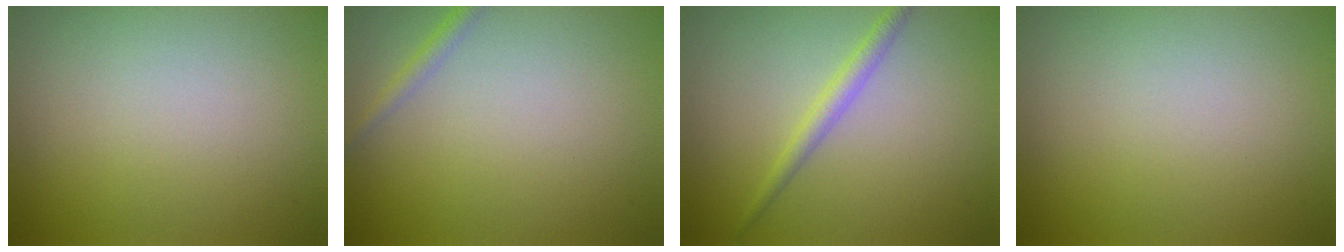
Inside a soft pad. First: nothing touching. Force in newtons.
{"total": 1.2, "press": 1.2, "slide": 0.0}
{"total": 1.8, "press": 1.8, "slide": 0.0}
{"total": 0.0}